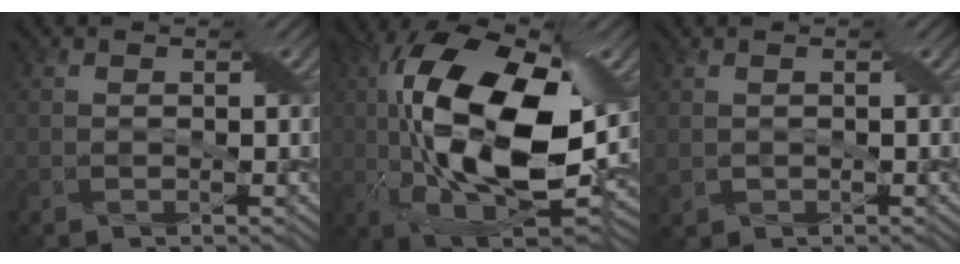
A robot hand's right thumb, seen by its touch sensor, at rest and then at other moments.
{"total": 20.0, "force": [1.4, 9.6, 17.5], "torque": [-0.326, 0.012, 0.007]}
{"total": 1.1, "force": [0.3, 0.9, 0.4], "torque": [-0.018, -0.001, 0.009]}